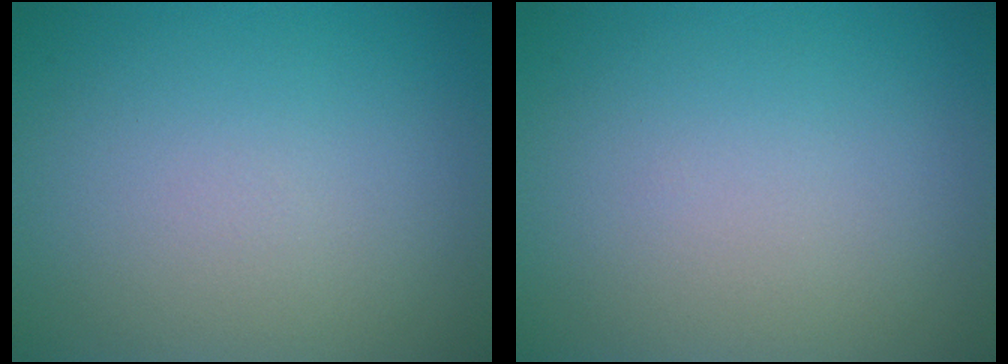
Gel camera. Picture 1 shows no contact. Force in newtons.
{"total": 0.0}